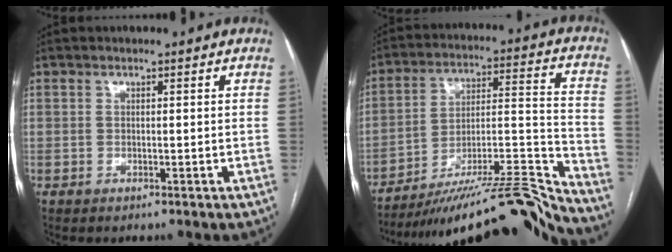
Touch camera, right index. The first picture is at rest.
{"total": 22.6, "force": [-20.6, 0.0, 9.4], "torque": [-0.098, 0.020, -0.317]}